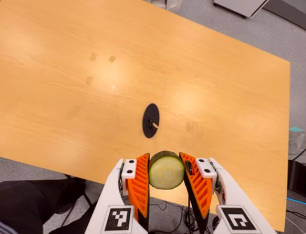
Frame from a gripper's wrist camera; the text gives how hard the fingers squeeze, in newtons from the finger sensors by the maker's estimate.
{"total": 11.2, "left": 10.5, "right": 11.8}